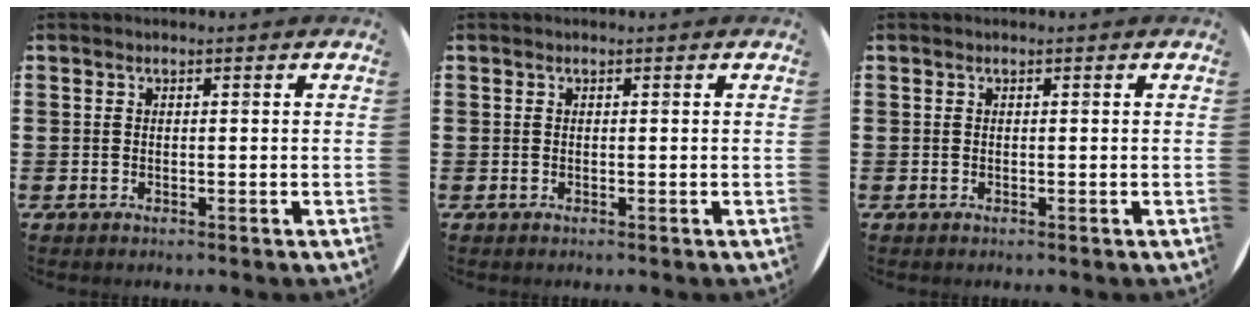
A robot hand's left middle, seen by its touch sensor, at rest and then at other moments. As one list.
[{"total": 0.0}, {"total": 0.0}]